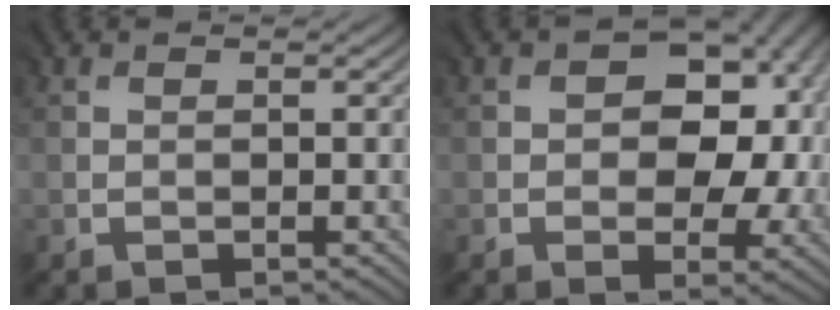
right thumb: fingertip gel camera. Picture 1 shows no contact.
{"total": 11.1, "force": [1.3, 7.2, 8.3], "torque": [-0.111, -0.005, 0.029]}